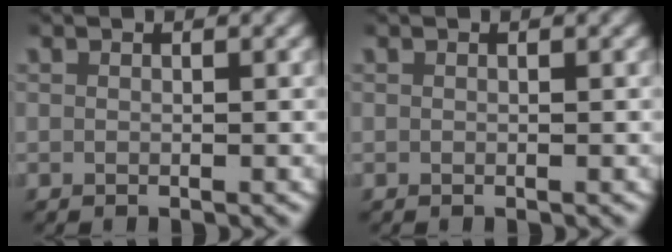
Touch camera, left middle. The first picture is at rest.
{"total": 0.0}